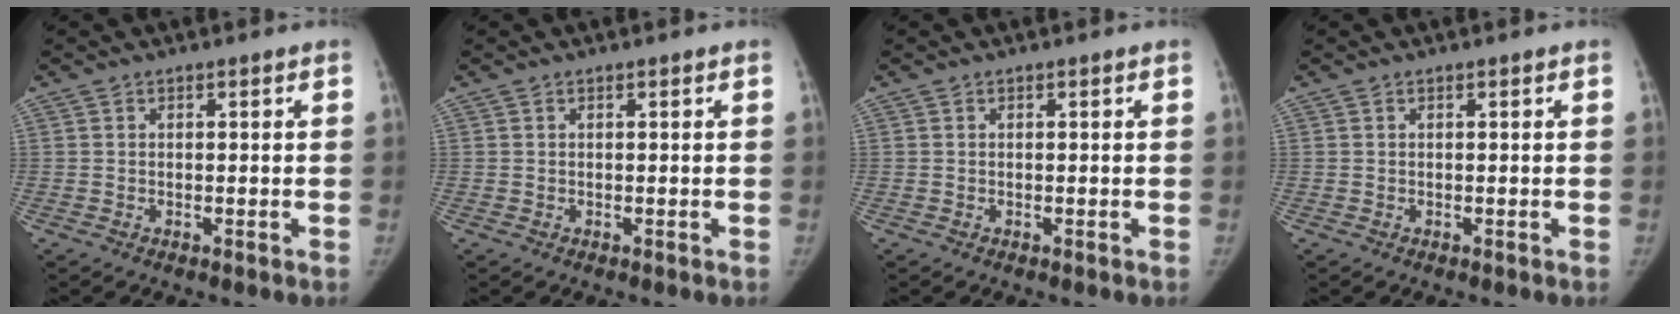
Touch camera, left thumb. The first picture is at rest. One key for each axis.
{"total": 0.0}
{"total": 0.0}
{"total": 0.0}